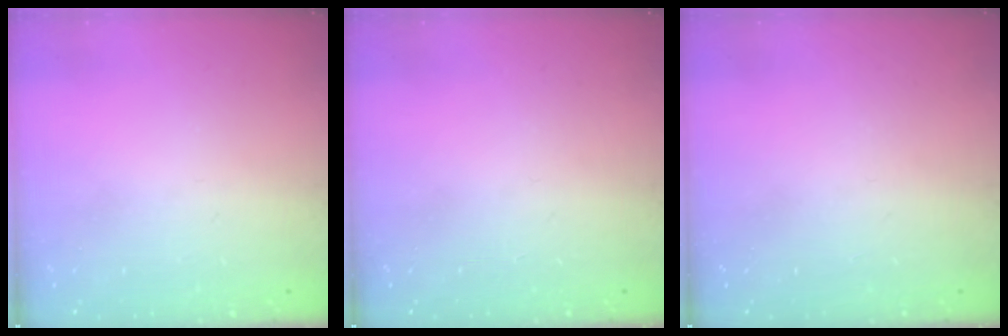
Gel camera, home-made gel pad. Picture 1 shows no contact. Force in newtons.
{"total": 0.0}
{"total": 0.0}